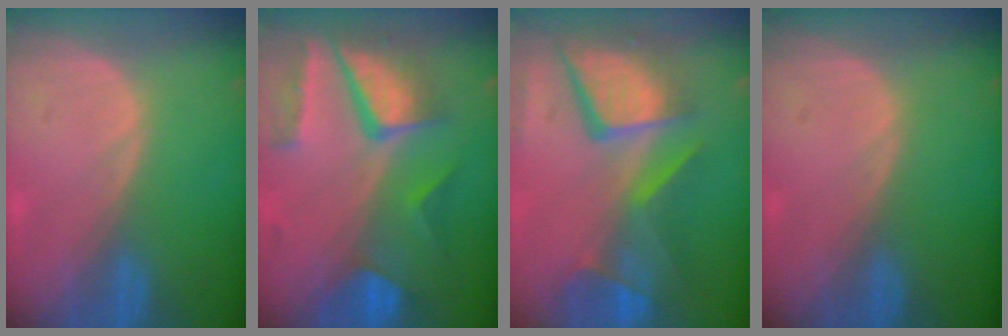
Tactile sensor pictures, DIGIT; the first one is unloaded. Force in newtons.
{"total": 10.4, "press": 8.8, "slide": 5.5}
{"total": 12.9, "press": 10.6, "slide": 7.4}
{"total": 0.0}